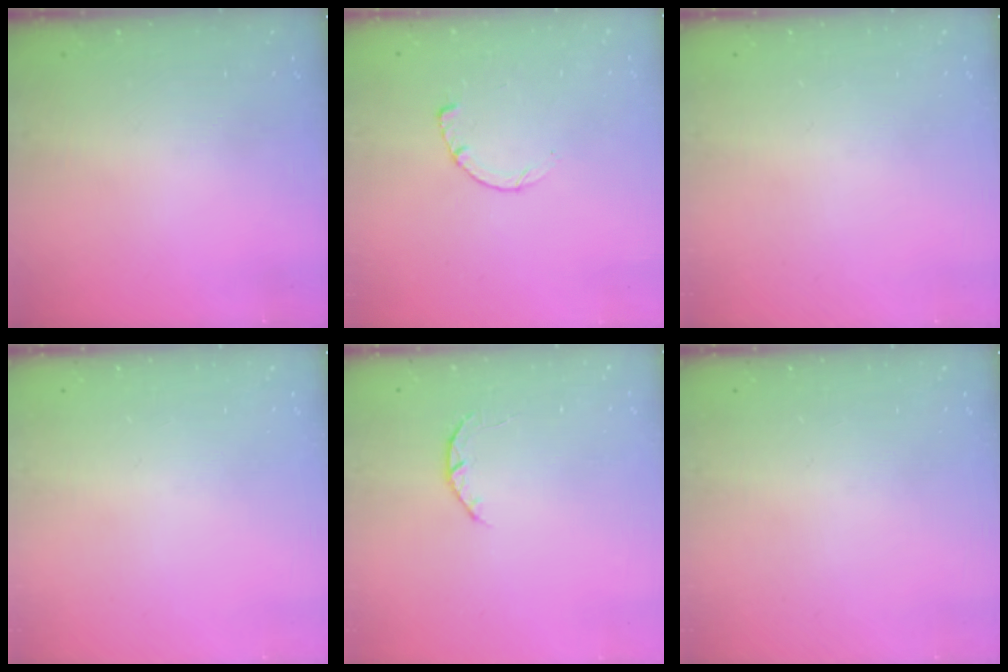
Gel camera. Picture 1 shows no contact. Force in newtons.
{"total": 3.4, "press": 3.4, "slide": 0.4}
{"total": 0.0}
{"total": 0.0}
{"total": 3.7, "press": 3.7, "slide": 0.6}
{"total": 0.0}